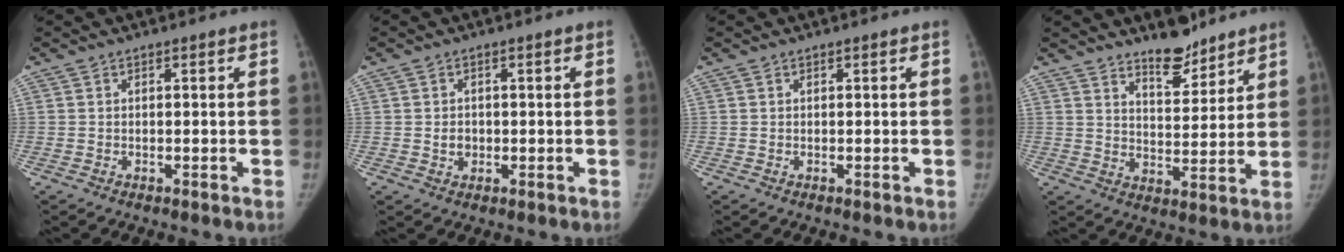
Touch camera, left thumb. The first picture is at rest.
{"total": 2.2, "force": [-0.2, 1.8, 1.2], "torque": [-0.011, 0.003, 0.001]}
{"total": 0.0}
{"total": 8.5, "force": [7.0, 3.1, 3.7], "torque": [-0.036, -0.058, 0.117]}